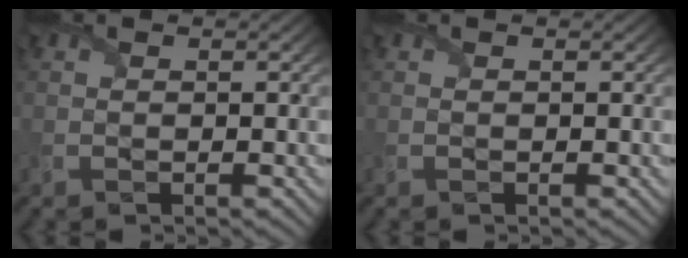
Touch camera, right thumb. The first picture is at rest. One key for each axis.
{"total": 0.0}